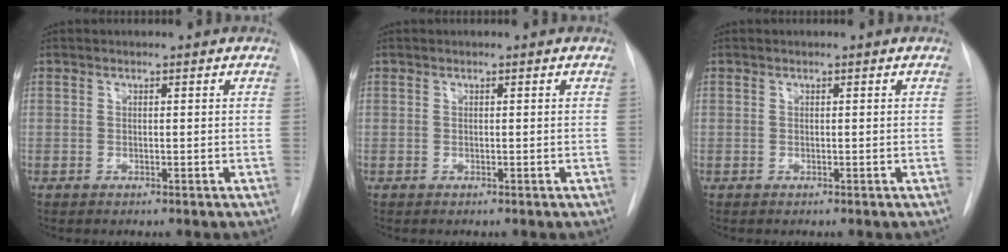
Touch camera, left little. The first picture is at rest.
{"total": 0.0}
{"total": 0.0}